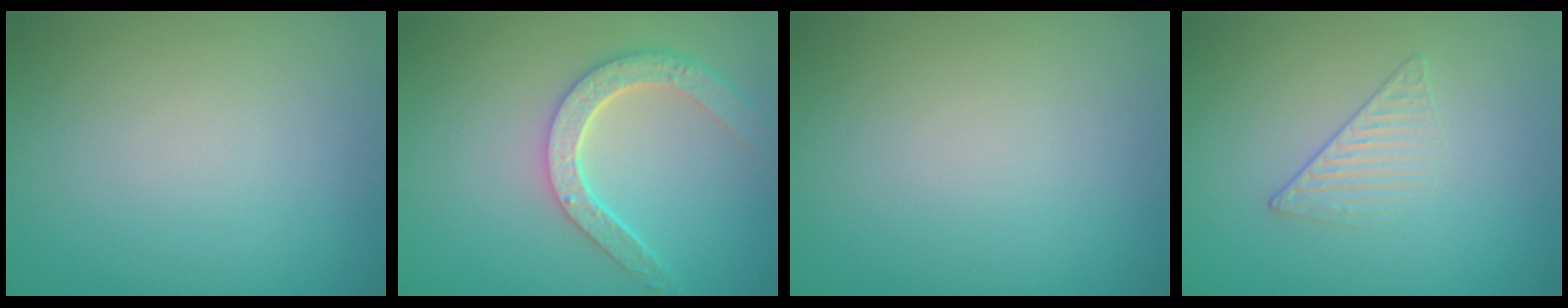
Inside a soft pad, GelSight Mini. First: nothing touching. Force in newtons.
{"total": 4.6, "press": 3.7, "slide": 2.8}
{"total": 0.0}
{"total": 1.5, "press": 0.7, "slide": 1.3}